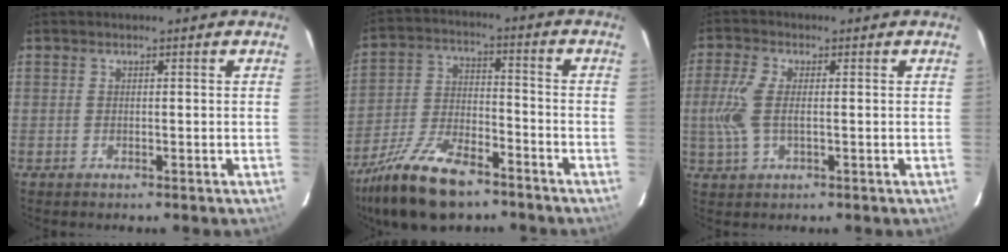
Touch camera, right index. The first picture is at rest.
{"total": 17.0, "force": [-12.4, 6.5, 9.7], "torque": [-0.208, -0.021, -0.224]}
{"total": 6.7, "force": [0.0, 2.9, 6.1], "torque": [-0.140, 0.003, 0.001]}